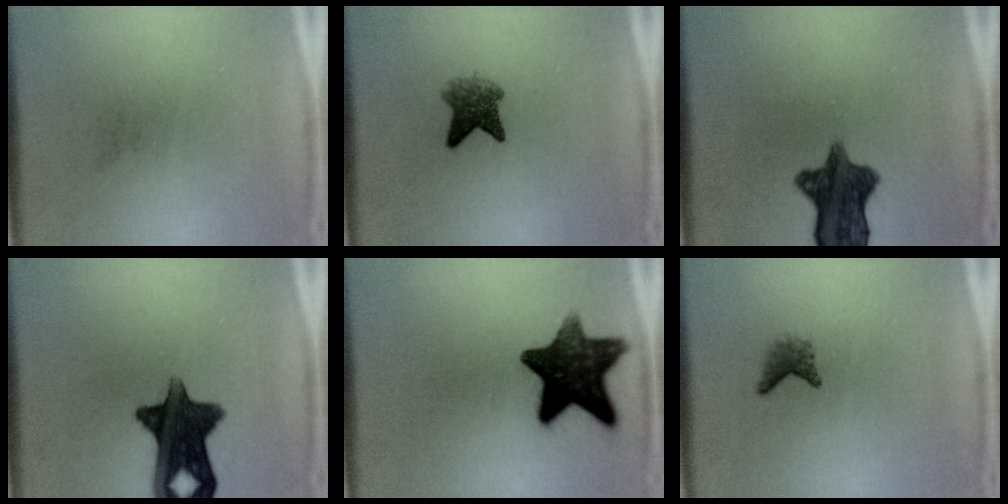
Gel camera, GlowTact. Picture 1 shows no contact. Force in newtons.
{"total": 4.2}
{"total": 10.1}
{"total": 12.3}
{"total": 12.9}
{"total": 1.7}